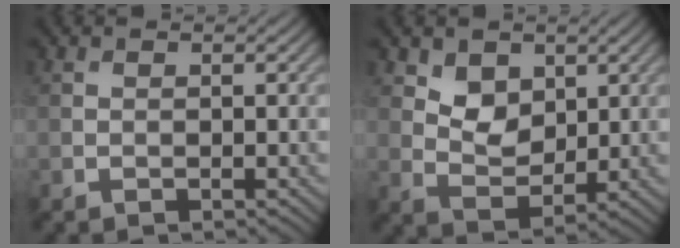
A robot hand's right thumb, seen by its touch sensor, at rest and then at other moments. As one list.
[{"total": 4.5, "force": [2.4, 3.1, 2.2], "torque": [-0.050, -0.014, 0.039]}]